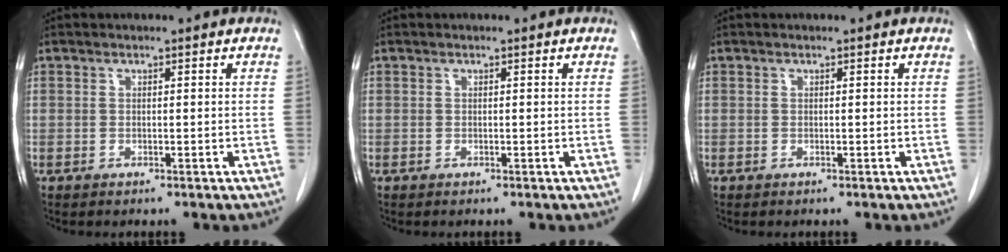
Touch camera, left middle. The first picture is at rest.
{"total": 0.0}
{"total": 0.0}